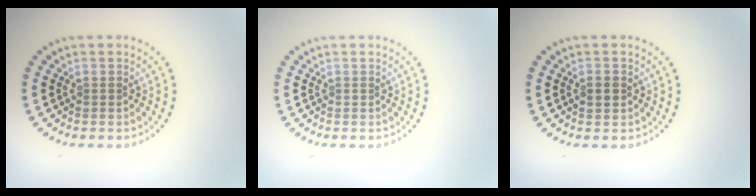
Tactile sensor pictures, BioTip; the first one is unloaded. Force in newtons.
{"total": 0.0}
{"total": 1.8, "press": 1.8, "slide": 0.1}